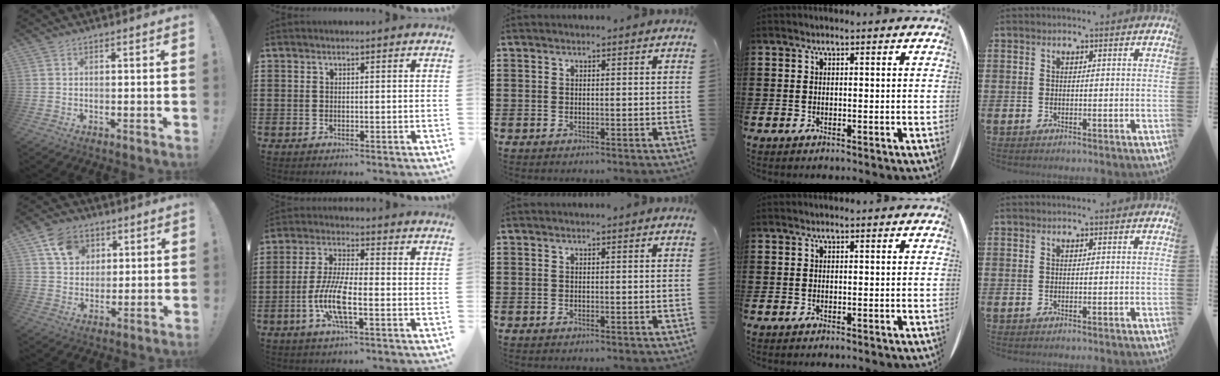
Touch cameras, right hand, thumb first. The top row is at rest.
{"thumb": {"total": 10.4, "force": [4.8, 8.4, 3.7], "torque": [-0.052, -0.018, 0.094]}, "index": {"total": 8.4, "force": [-2.7, 2.3, 7.7], "torque": [-0.173, -0.015, -0.056]}}